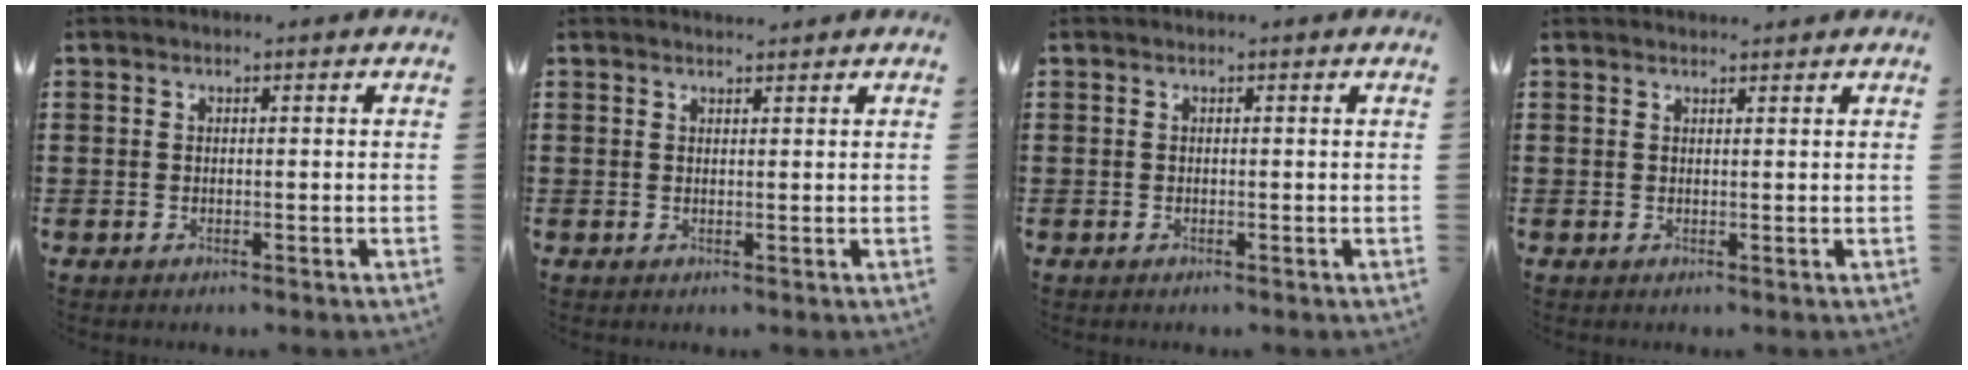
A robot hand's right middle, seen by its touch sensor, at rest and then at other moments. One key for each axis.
{"total": 1.1, "fx": 1.1, "fy": 0.2, "fz": -0.1, "tx": -0.002, "ty": -0.001, "tz": 0.021}
{"total": 0.0}
{"total": 1.0, "fx": 1.0, "fy": 0.0, "fz": 0.0, "tx": -0.003, "ty": -0.003, "tz": 0.021}